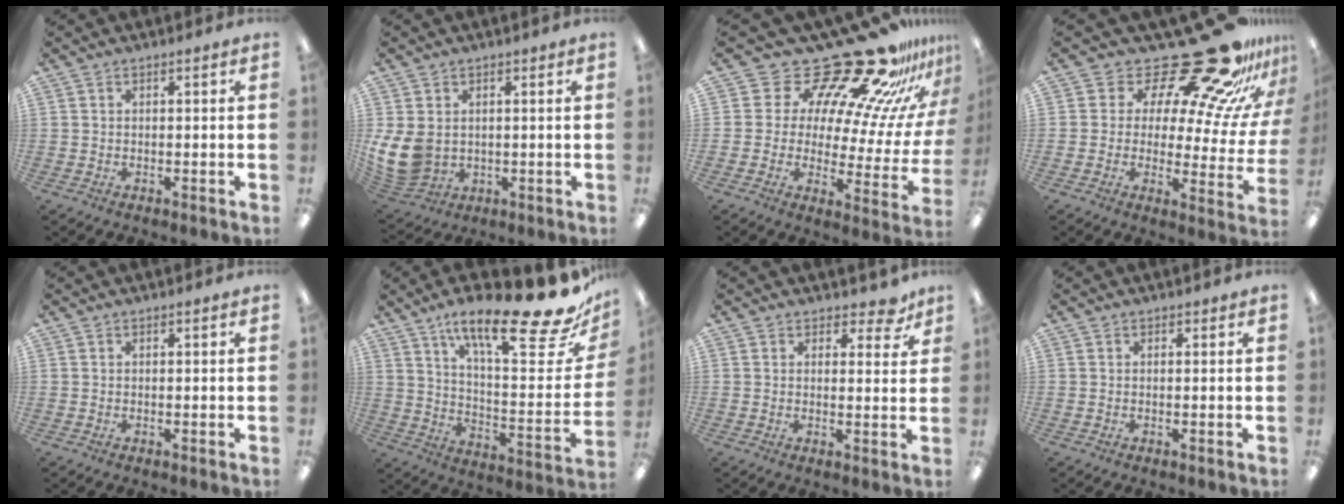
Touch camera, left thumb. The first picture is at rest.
{"total": 10.6, "force": [1.0, 8.8, 5.8], "torque": [-0.130, -0.001, 0.023]}
{"total": 23.4, "force": [19.5, 8.9, 9.4], "torque": [-0.123, -0.173, 0.331]}
{"total": 24.2, "force": [19.2, 7.9, 12.5], "torque": [-0.151, -0.158, 0.315]}
{"total": 0.0}
{"total": 23.5, "force": [16.4, 4.5, 16.2], "torque": [-0.245, -0.113, 0.258]}
{"total": 4.9, "force": [3.5, 2.6, 2.2], "torque": [-0.018, -0.018, 0.060]}
{"total": 0.0}